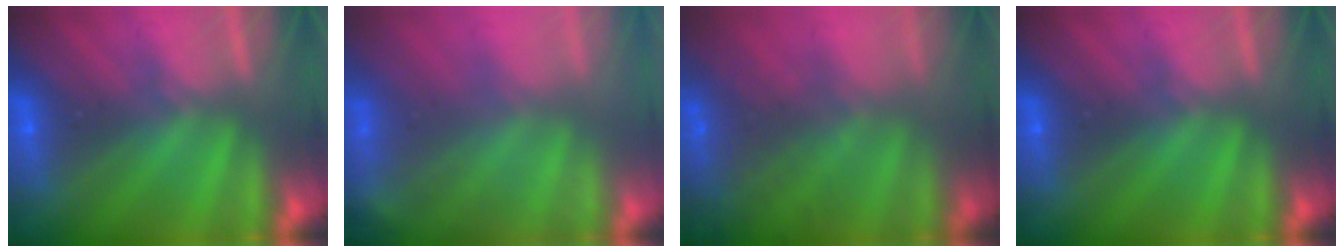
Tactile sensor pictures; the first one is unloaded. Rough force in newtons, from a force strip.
{"total": 1.6}
{"total": 10.2}
{"total": 0.0}